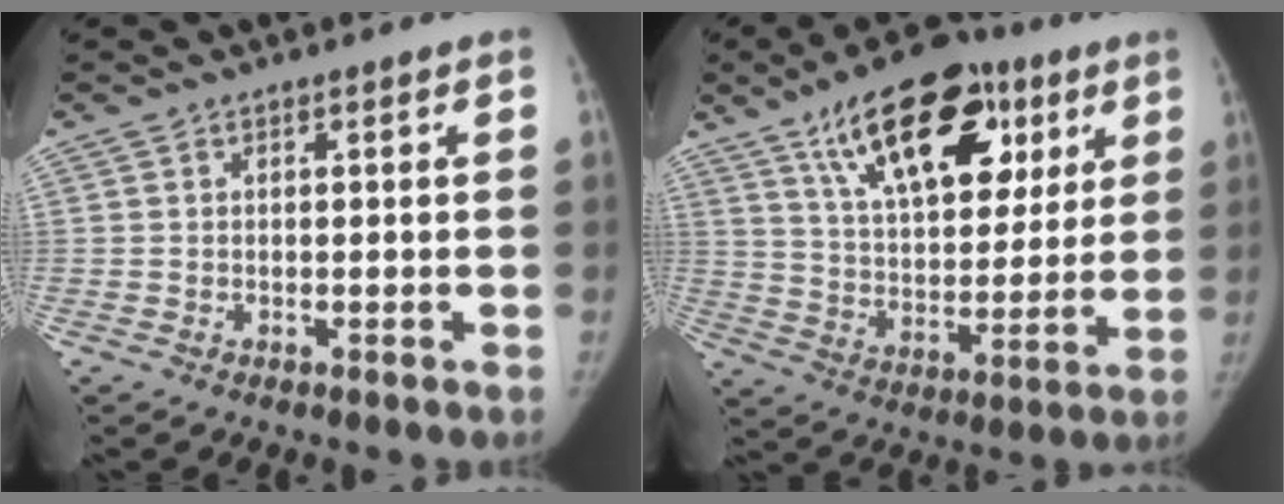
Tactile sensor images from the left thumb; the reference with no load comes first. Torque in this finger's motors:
{"motor_torque": [0.70, -0.02, 1.70, -1.07, 0.52]}